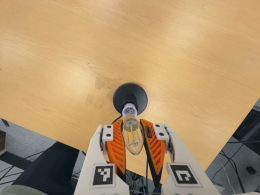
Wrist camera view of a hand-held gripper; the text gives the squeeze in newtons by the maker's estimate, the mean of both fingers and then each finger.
{"total": 25.4, "left": 28.5, "right": 22.3}